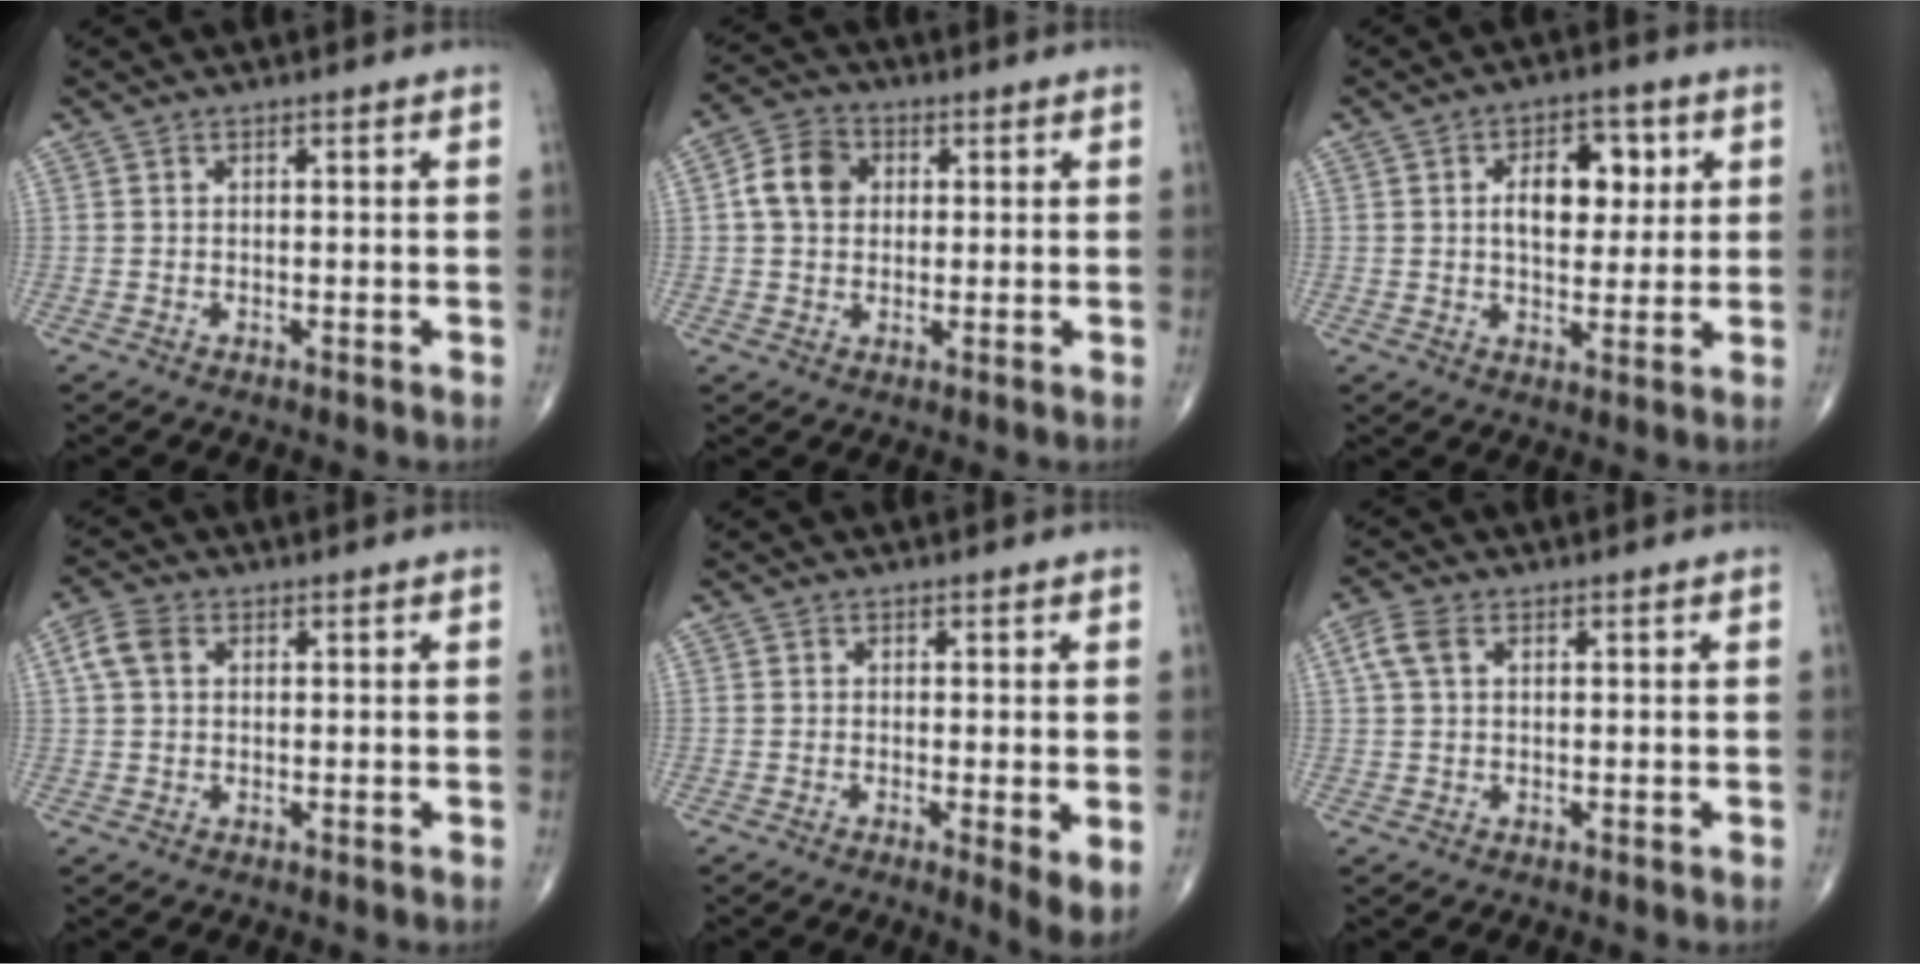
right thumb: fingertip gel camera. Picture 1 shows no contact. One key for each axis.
{"total": 7.4, "fx": 1.2, "fy": 6.0, "fz": 4.3, "tx": -0.067, "ty": 0.011, "tz": 0.013}
{"total": 9.6, "fx": 2.2, "fy": 5.8, "fz": 7.4, "tx": -0.074, "ty": -0.002, "tz": 0.034}
{"total": 4.3, "fx": 1.1, "fy": 3.1, "fz": 2.8, "tx": -0.064, "ty": 0.012, "tz": 0.019}
{"total": 4.2, "fx": -0.4, "fy": 0.9, "fz": 4.1, "tx": -0.069, "ty": -0.016, "tz": -0.011}
{"total": 3.8, "fx": 1.2, "fy": 2.3, "fz": 2.7, "tx": -0.070, "ty": 0.014, "tz": 0.023}